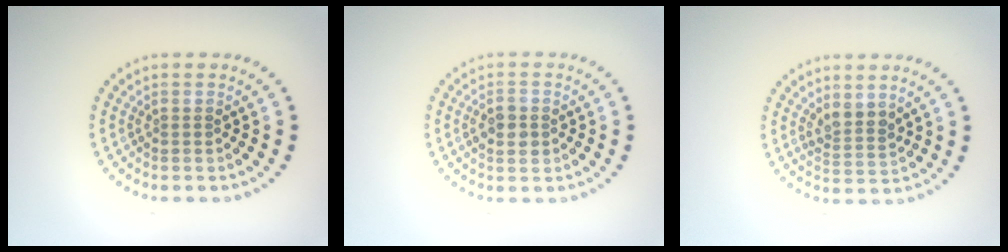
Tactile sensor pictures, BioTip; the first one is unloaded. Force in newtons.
{"total": 2.5, "press": 2.5, "slide": 0.2}
{"total": 2.2, "press": 1.8, "slide": 1.3}